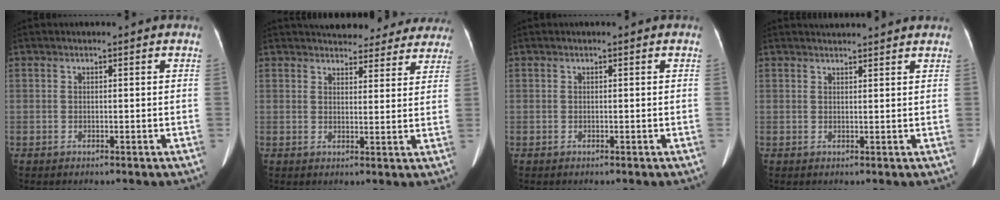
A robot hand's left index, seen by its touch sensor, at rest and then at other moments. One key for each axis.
{"total": 18.6, "fx": 16.9, "fy": 6.1, "fz": 4.8, "tx": -0.052, "ty": 0.010, "tz": 0.195}
{"total": 0.0}
{"total": 5.2, "fx": 5.1, "fy": 0.1, "fz": 1.1, "tx": -0.016, "ty": 0.029, "tz": 0.059}